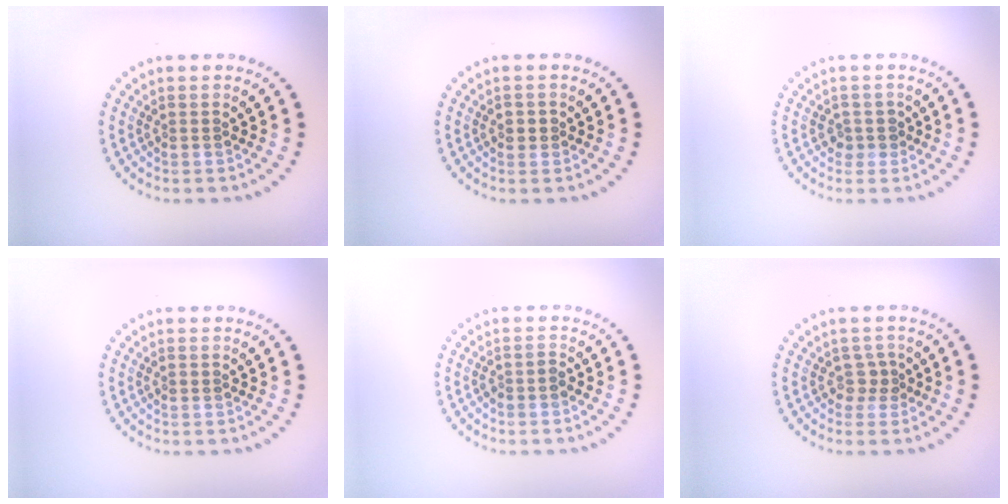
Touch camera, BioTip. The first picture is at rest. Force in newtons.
{"total": 1.1, "press": 1.0, "slide": 0.3}
{"total": 1.5, "press": 1.3, "slide": 0.8}
{"total": 0.6, "press": 0.6, "slide": 0.1}
{"total": 1.1, "press": 0.9, "slide": 0.6}
{"total": 1.4, "press": 1.1, "slide": 0.9}